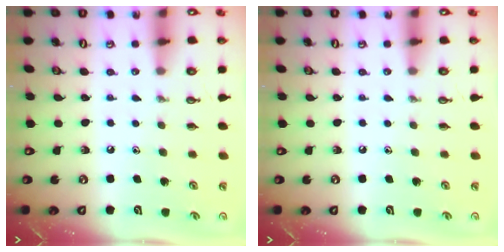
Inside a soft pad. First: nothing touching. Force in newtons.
{"total": 0.0}